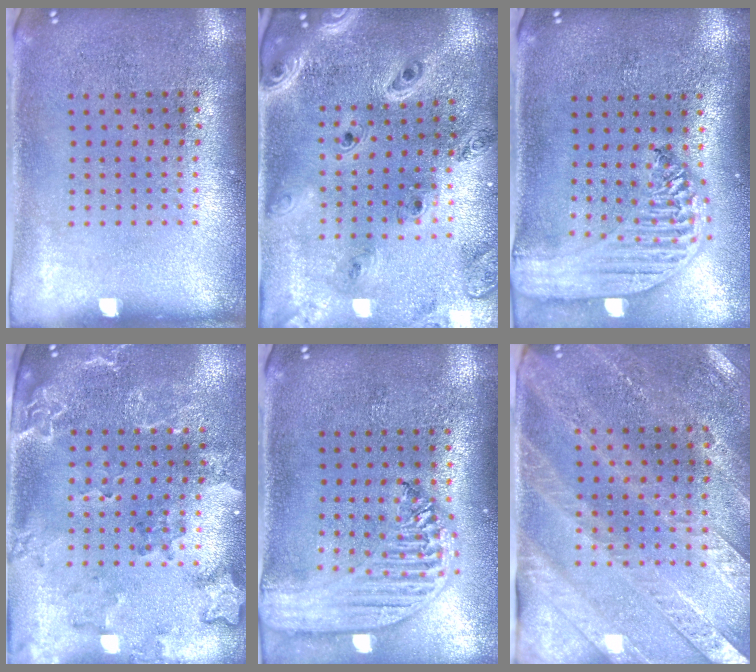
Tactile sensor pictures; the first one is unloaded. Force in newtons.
{"total": 2.2, "press": 2.1, "slide": 0.8}
{"total": 2.9, "press": 2.4, "slide": 1.7}
{"total": 2.0, "press": 1.9, "slide": 0.7}
{"total": 2.6, "press": 2.1, "slide": 1.5}
{"total": 2.9, "press": 2.7, "slide": 1.2}